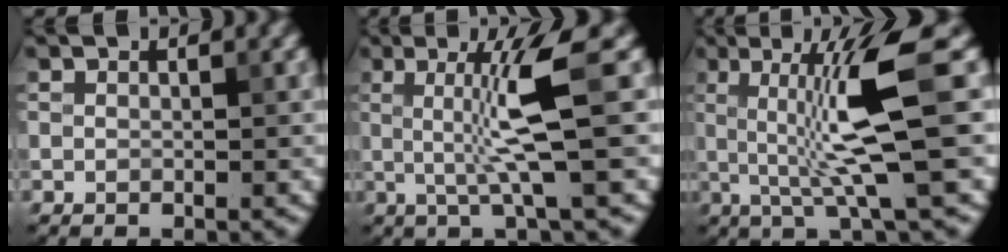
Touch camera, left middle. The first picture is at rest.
{"total": 5.5, "force": [0.4, 0.5, 5.5], "torque": [-0.101, 0.001, 0.010]}
{"total": 7.8, "force": [0.4, 1.0, 7.7], "torque": [-0.133, 0.000, 0.012]}